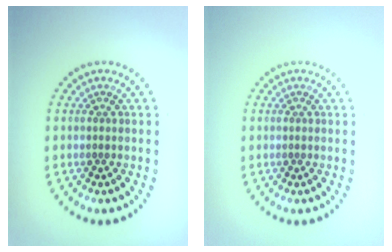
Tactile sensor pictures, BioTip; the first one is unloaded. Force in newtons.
{"total": 0.0}